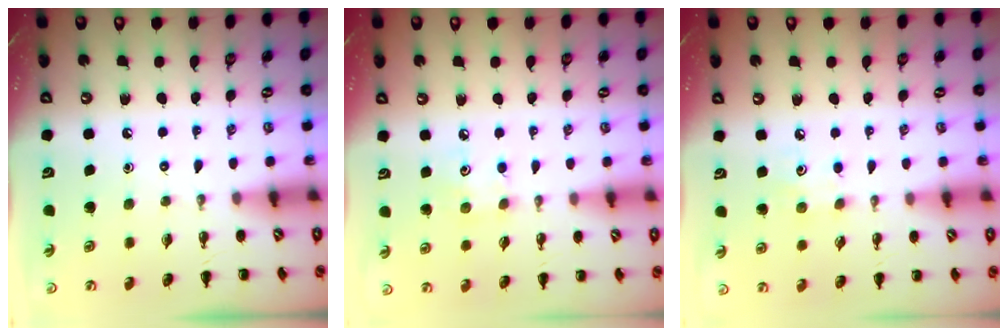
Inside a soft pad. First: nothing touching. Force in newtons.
{"total": 4.0, "press": 3.9, "slide": 1.1}
{"total": 3.7, "press": 3.5, "slide": 1.0}